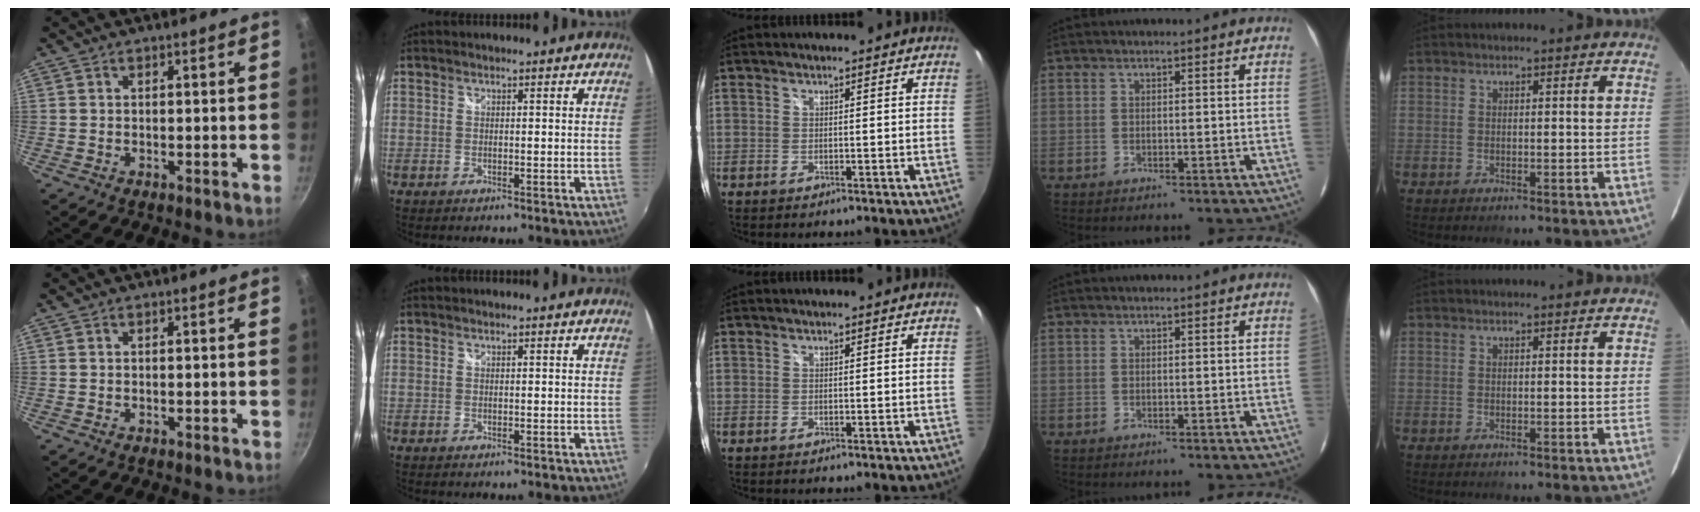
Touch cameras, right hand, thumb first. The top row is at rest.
{}